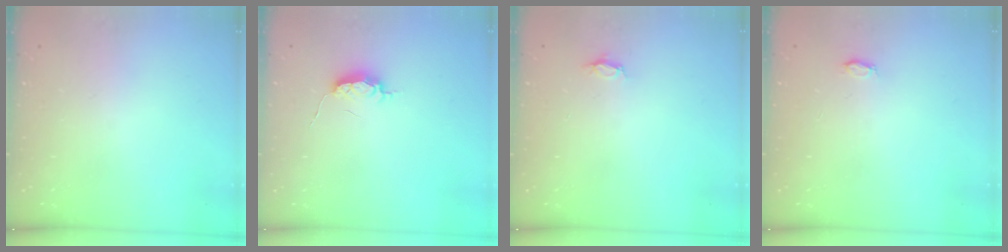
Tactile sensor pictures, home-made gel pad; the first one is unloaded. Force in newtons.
{"total": 5.3, "press": 5.3, "slide": 0.7}
{"total": 2.8, "press": 2.8, "slide": 0.4}
{"total": 2.7, "press": 2.7, "slide": 0.3}